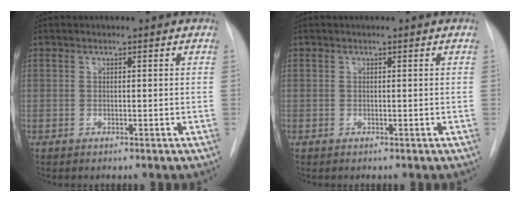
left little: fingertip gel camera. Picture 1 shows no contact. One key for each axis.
{"total": 0.0}